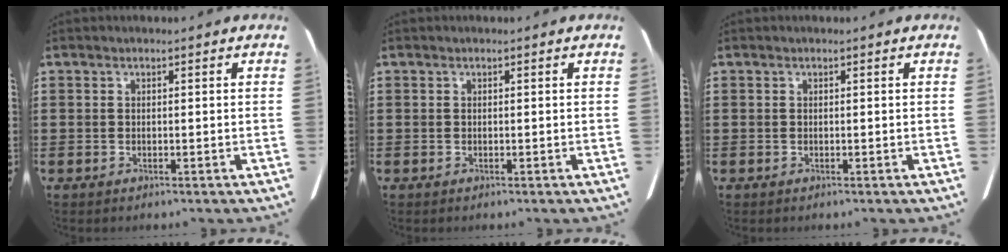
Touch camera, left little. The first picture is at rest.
{"total": 0.0}
{"total": 0.0}